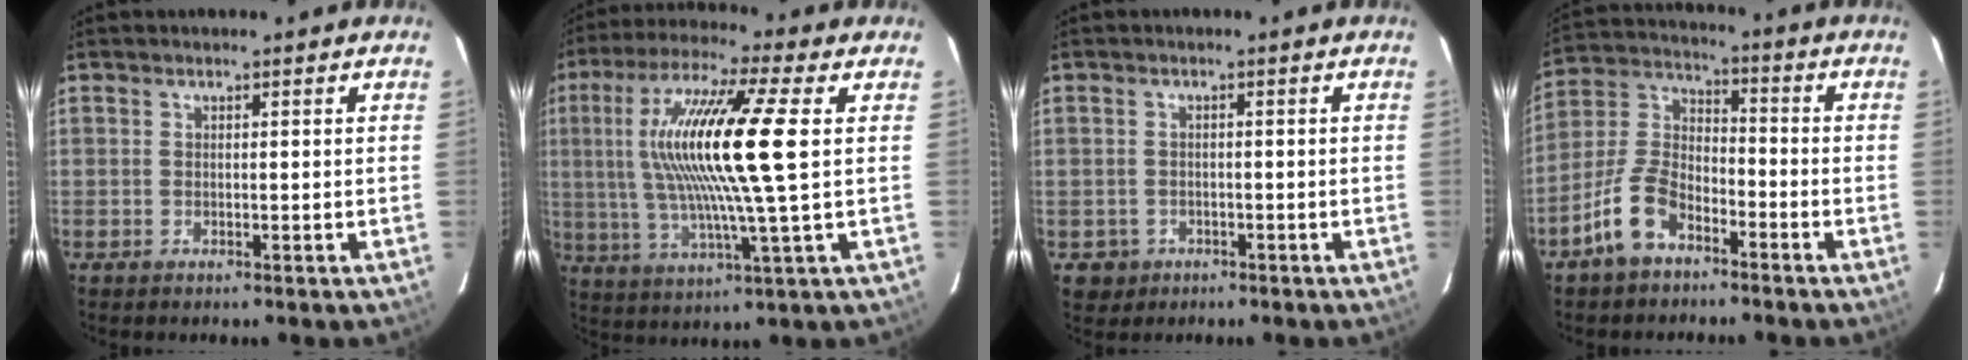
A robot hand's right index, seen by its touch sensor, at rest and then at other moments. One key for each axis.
{"total": 18.2, "fx": 2.8, "fy": 1.2, "fz": 18.0, "tx": -0.339, "ty": 0.008, "tz": 0.050}
{"total": 3.6, "fx": -1.2, "fy": 3.4, "fz": 0.5, "tx": -0.018, "ty": 0.007, "tz": -0.010}
{"total": 10.4, "fx": -6.5, "fy": 5.4, "fz": 6.0, "tx": -0.133, "ty": 0.021, "tz": -0.125}